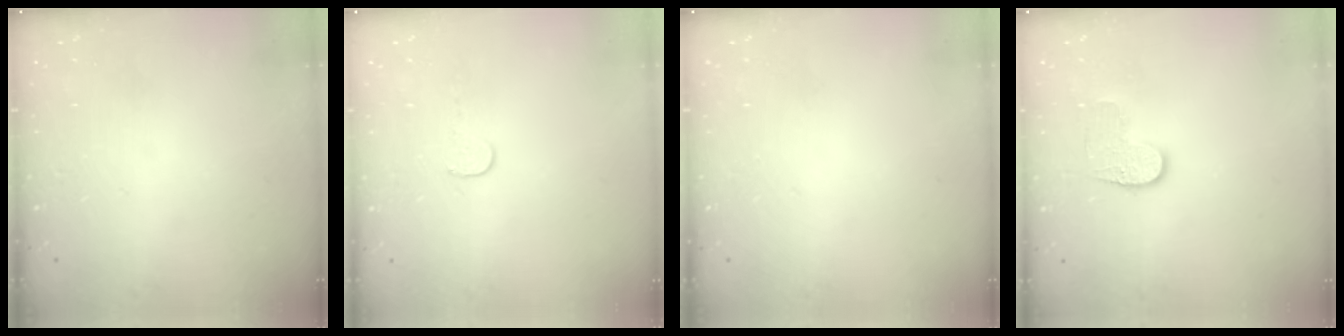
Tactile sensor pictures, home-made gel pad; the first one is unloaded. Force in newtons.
{"total": 3.7, "press": 3.7, "slide": 0.3}
{"total": 0.0}
{"total": 6.6, "press": 6.6, "slide": 0.3}